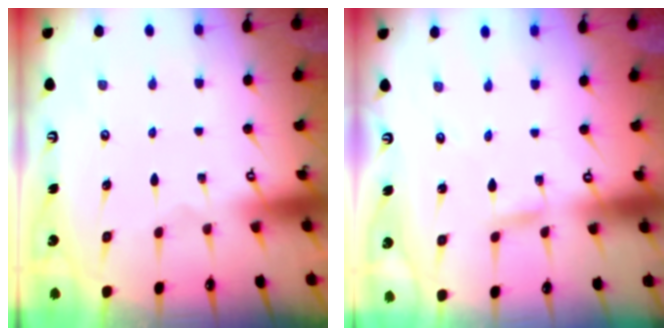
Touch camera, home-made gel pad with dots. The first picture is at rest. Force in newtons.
{"total": 2.4, "press": 2.4, "slide": 0.2}